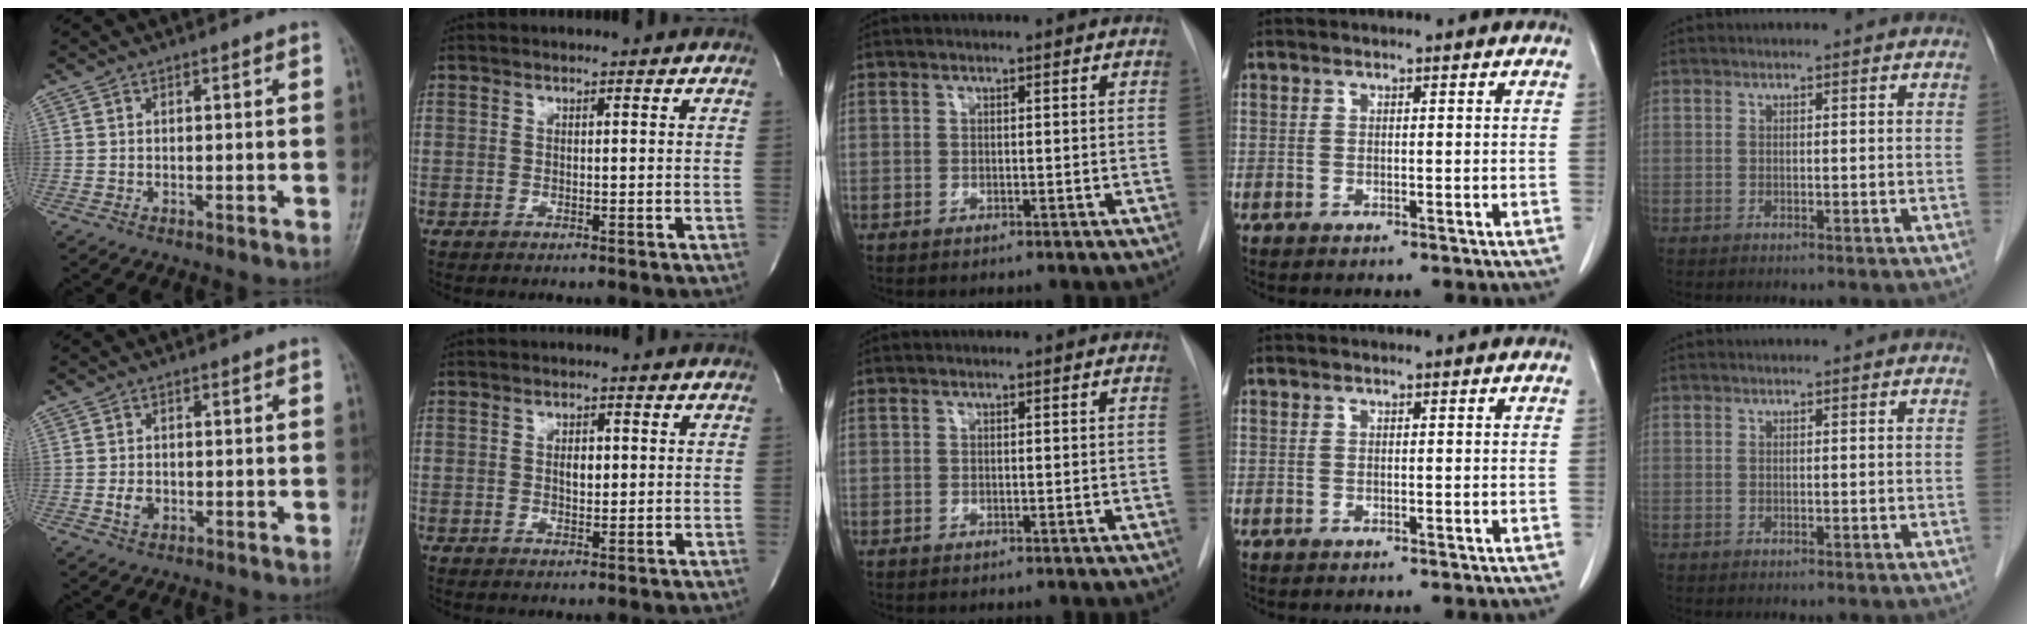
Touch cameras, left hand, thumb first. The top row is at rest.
{"thumb": {"total": 2.4, "force": [-0.6, 1.8, 1.5], "torque": [-0.021, 0.002, -0.010]}, "index": {"total": 1.6, "force": [0.0, 0.9, 1.3], "torque": [-0.021, -0.003, -0.002]}}